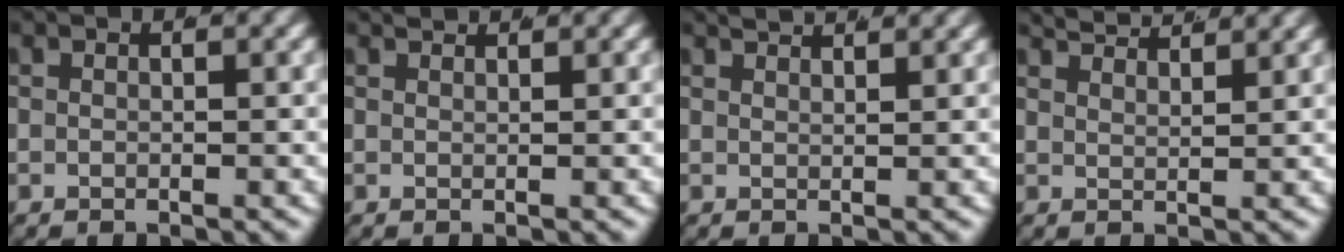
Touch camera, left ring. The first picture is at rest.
{"total": 1.3, "force": [1.2, -0.4, 0.2], "torque": [0.001, 0.001, 0.022]}
{"total": 2.4, "force": [2.3, -0.1, 0.8], "torque": [-0.011, 0.002, 0.038]}
{"total": 3.8, "force": [3.6, 0.2, 1.2], "torque": [-0.020, 0.003, 0.062]}